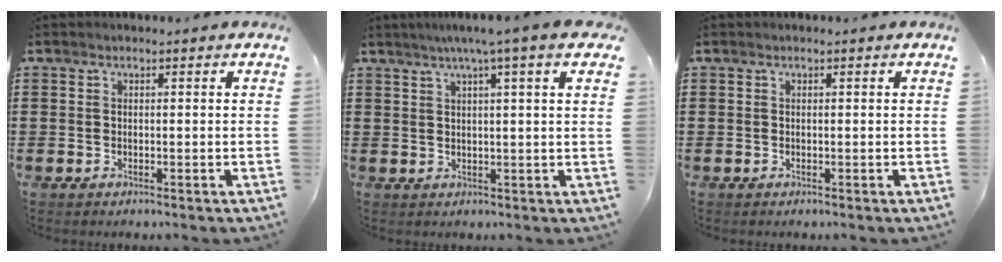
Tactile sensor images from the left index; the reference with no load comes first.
{"total": 5.4, "force": [3.1, -0.2, 4.4], "torque": [-0.093, 0.000, 0.051]}
{"total": 0.0}